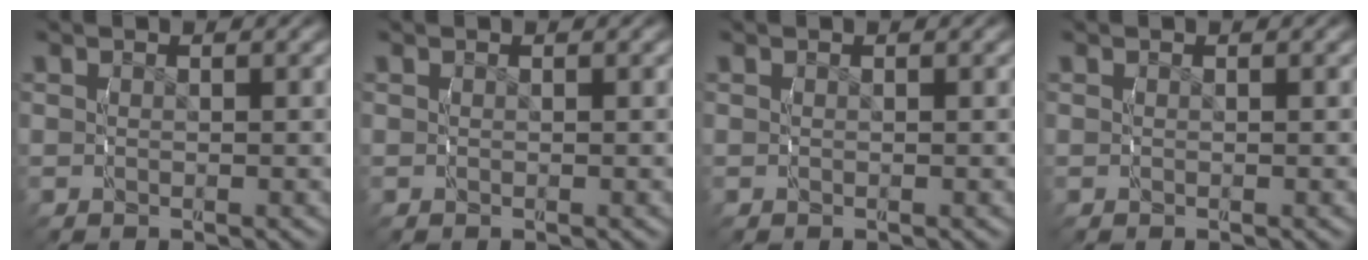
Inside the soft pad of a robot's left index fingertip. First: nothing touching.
{"total": 0.0}
{"total": 0.0}
{"total": 0.0}